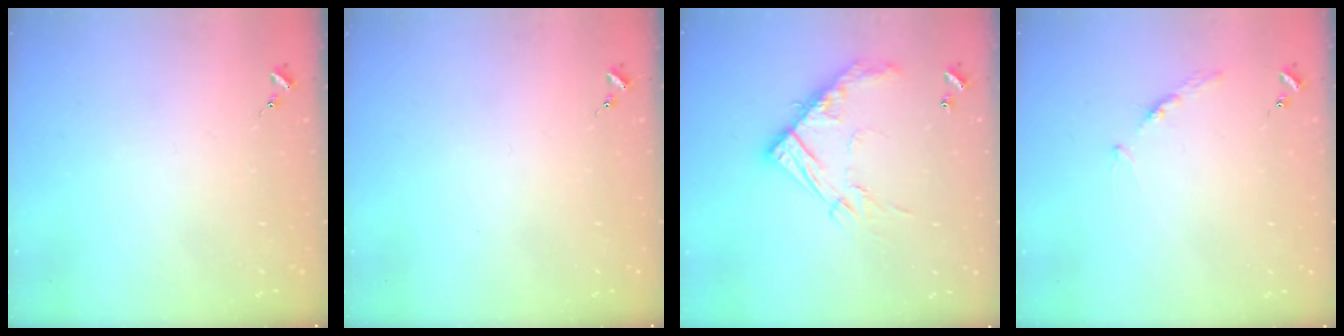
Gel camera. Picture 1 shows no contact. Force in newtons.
{"total": 0.0}
{"total": 16.5, "press": 16.5, "slide": 1.5}
{"total": 3.9, "press": 3.9, "slide": 0.5}